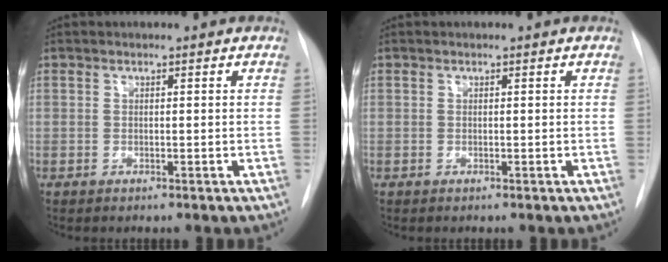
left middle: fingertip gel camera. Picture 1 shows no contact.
{"total": 0.0}